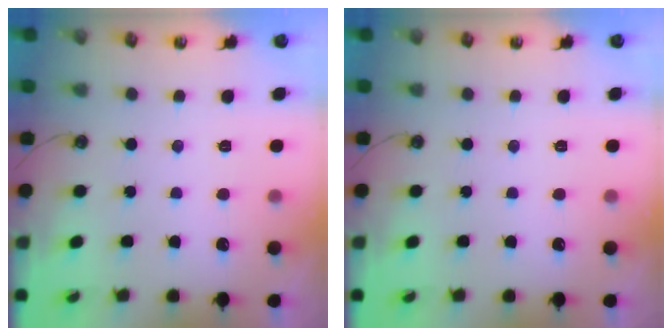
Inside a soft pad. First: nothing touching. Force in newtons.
{"total": 0.0}